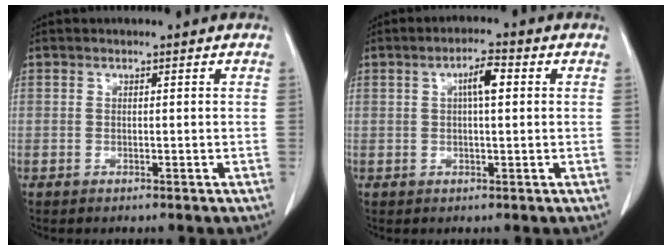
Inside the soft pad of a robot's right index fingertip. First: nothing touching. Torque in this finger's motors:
{"motor_torque": [0.58, 0.09, 0.13, 0.04]}